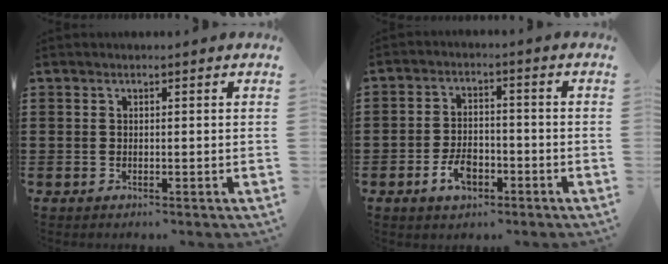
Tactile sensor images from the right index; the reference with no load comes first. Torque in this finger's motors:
{"motor_torque": [2.14, 0.00, 0.17, 0.04]}